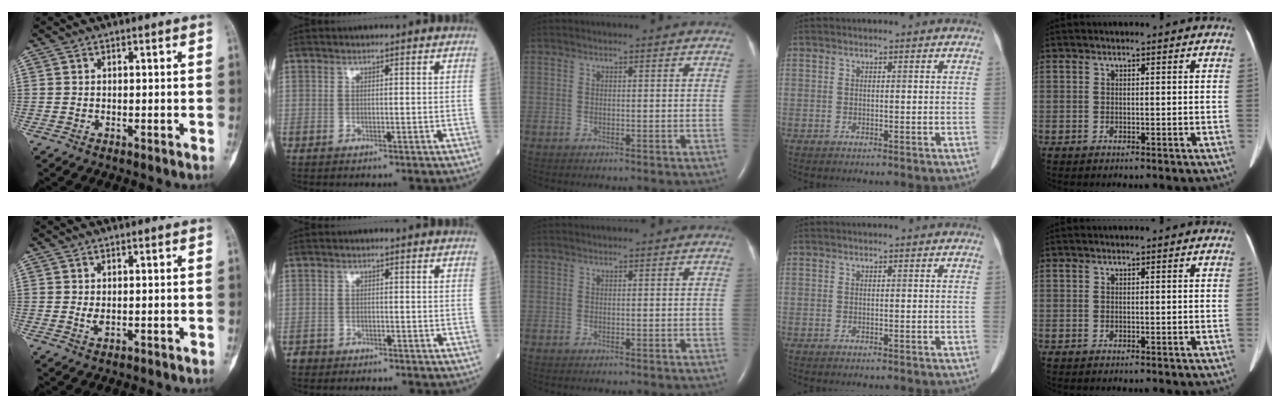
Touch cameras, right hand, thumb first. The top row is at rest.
{"thumb": {"total": 1.2, "force": [0.1, 0.6, 1.1], "torque": [-0.018, -0.004, 0.005]}, "index": {"total": 1.4, "force": [-1.3, 0.5, -0.3], "torque": [0.004, 0.000, -0.025]}}